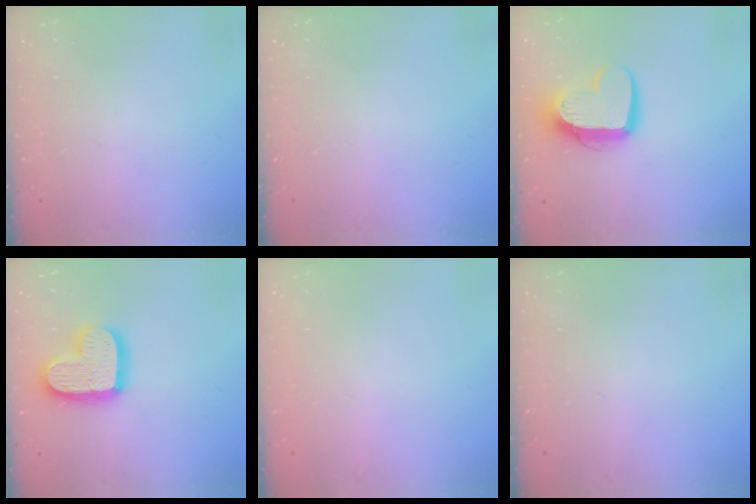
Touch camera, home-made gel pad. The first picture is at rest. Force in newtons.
{"total": 0.0}
{"total": 12.9, "press": 12.8, "slide": 1.1}
{"total": 16.4, "press": 16.4, "slide": 1.1}
{"total": 0.0}
{"total": 0.0}